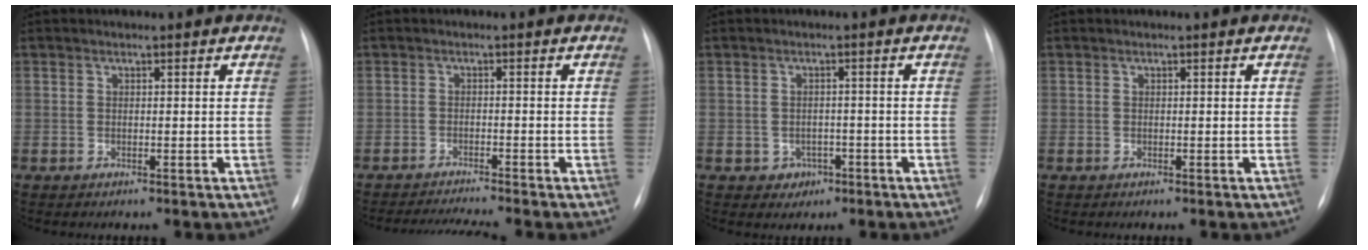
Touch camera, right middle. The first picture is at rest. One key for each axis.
{"total": 5.2, "fx": -4.7, "fy": -1.4, "fz": 1.7, "tx": -0.028, "ty": -0.015, "tz": -0.076}
{"total": 2.6, "fx": -1.2, "fy": 2.3, "fz": 0.6, "tx": -0.003, "ty": 0.009, "tz": -0.010}
{"total": 0.0}